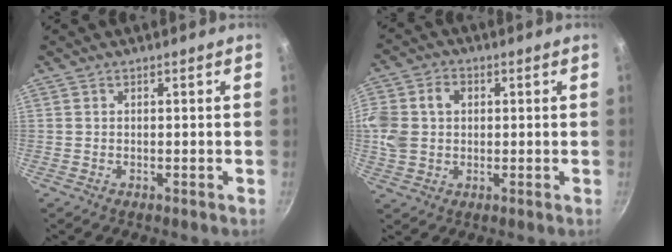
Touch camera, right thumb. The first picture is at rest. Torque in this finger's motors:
{"motor_torque": [1.00, 1.95, 1.22, 0.21, 0.12]}